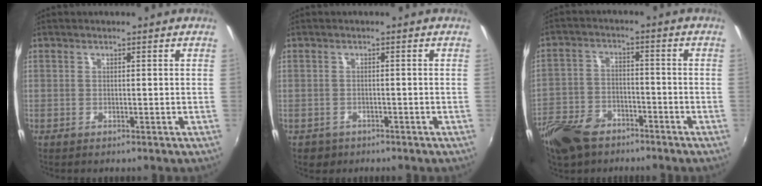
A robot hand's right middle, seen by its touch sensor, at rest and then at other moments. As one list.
[{"total": 2.6, "force": [-1.4, 2.0, 0.7], "torque": [-0.021, -0.002, -0.019]}, {"total": 12.8, "force": [-8.7, 7.3, 5.8], "torque": [-0.158, -0.007, -0.161]}]